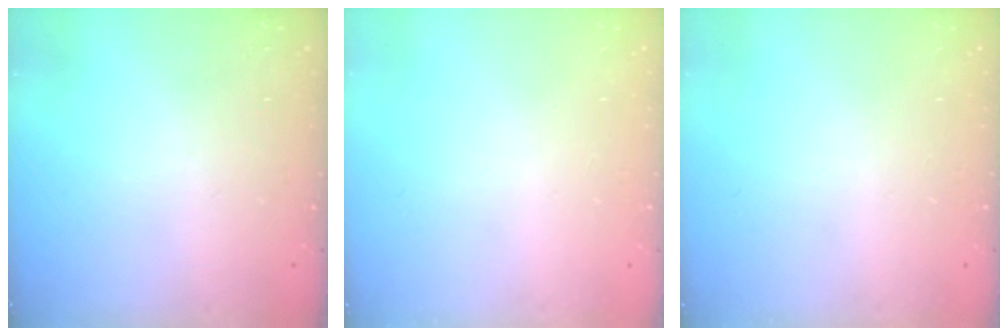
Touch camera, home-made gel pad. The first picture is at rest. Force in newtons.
{"total": 0.0}
{"total": 0.0}